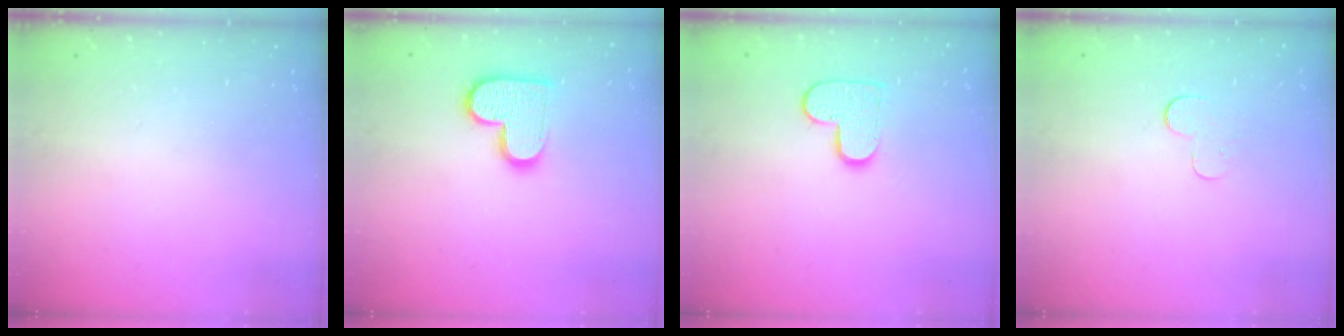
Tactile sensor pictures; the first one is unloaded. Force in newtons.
{"total": 12.8, "press": 12.8, "slide": 0.9}
{"total": 9.6, "press": 9.6, "slide": 0.6}
{"total": 6.0, "press": 6.0, "slide": 0.5}